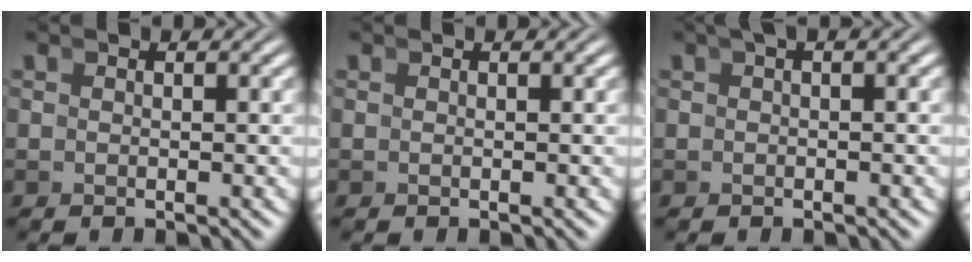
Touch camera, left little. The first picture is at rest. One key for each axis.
{"total": 0.0}
{"total": 1.2, "fx": 0.7, "fy": 0.2, "fz": 1.0, "tx": -0.013, "ty": 0.014, "tz": 0.006}